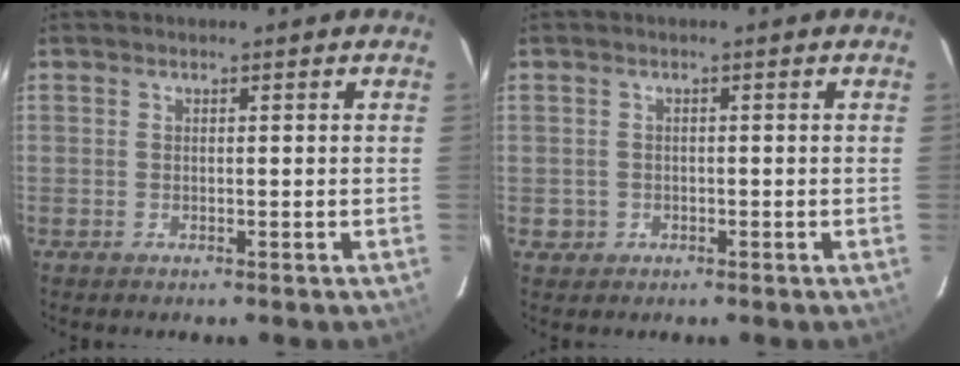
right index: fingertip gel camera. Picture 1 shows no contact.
{"total": 2.3, "force": [-0.5, 2.3, 0.1], "torque": [-0.003, 0.008, -0.003]}